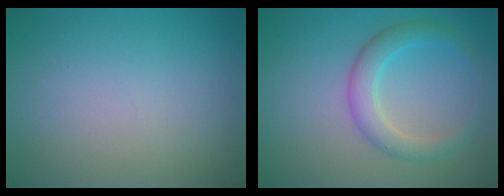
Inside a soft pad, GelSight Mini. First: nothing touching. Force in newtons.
{"total": 3.1, "press": 3.1, "slide": 0.1}